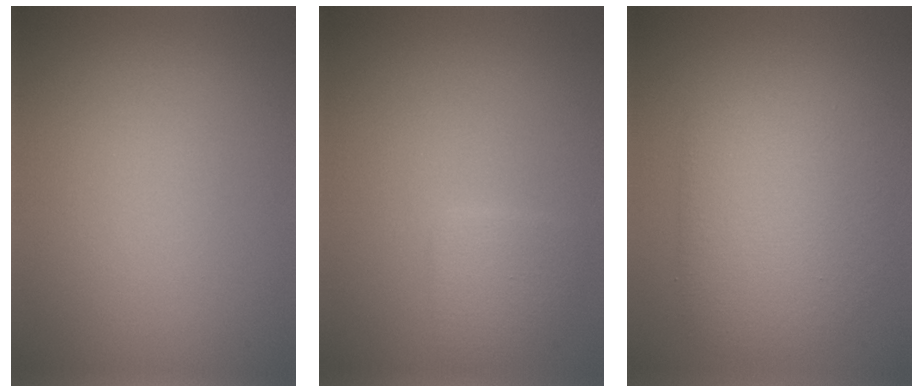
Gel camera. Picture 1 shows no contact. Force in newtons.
{"total": 2.0, "press": 2.0, "slide": 0.1}
{"total": 5.1, "press": 5.1, "slide": 0.4}